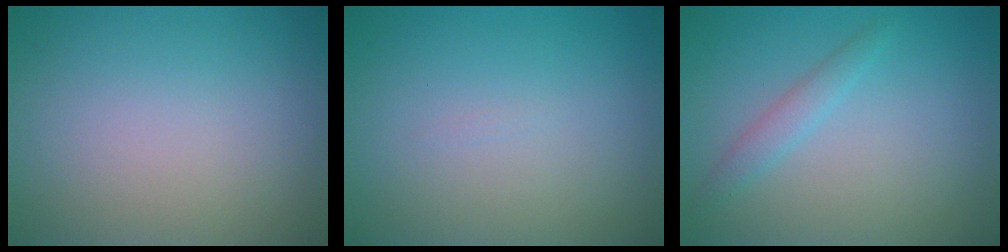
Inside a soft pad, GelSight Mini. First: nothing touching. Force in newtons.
{"total": 0.0}
{"total": 1.6, "press": 1.6, "slide": 0.1}